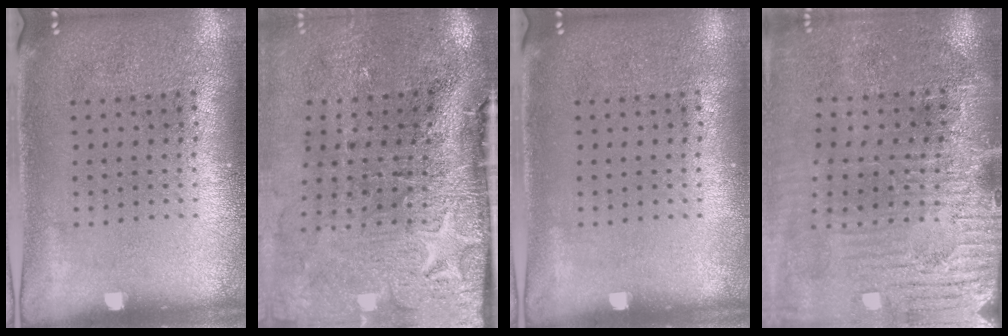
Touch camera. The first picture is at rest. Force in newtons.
{"total": 5.0, "press": 3.9, "slide": 3.1}
{"total": 0.0}
{"total": 3.6, "press": 3.5, "slide": 0.9}